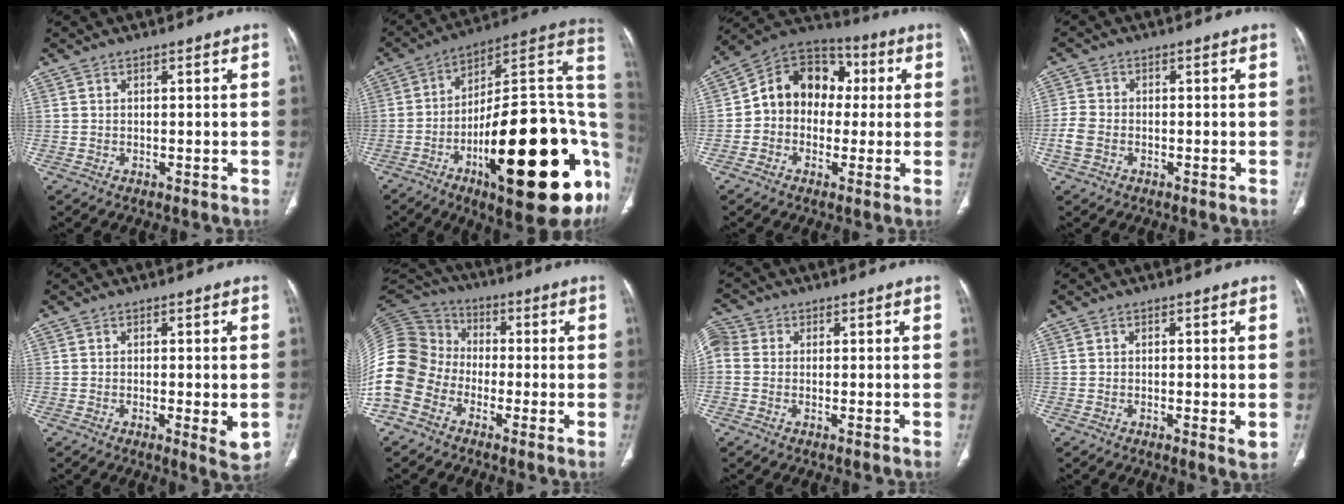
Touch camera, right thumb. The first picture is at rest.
{"total": 34.9, "force": [-9.6, 11.6, 31.5], "torque": [-0.362, 0.036, -0.139]}
{"total": 13.5, "force": [0.7, 11.1, 7.7], "torque": [-0.079, 0.041, -0.003]}
{"total": 4.2, "force": [-1.5, 3.1, 2.5], "torque": [-0.059, 0.006, -0.032]}
{"total": 5.0, "force": [-1.2, 1.5, 4.6], "torque": [-0.059, -0.012, -0.016]}
{"total": 19.4, "force": [-6.3, 15.7, 9.5], "torque": [-0.231, 0.065, -0.128]}
{"total": 4.1, "force": [0.1, 3.4, 2.3], "torque": [-0.058, 0.010, -0.008]}
{"total": 2.6, "force": [-0.4, 0.7, 2.5], "torque": [-0.040, -0.009, -0.009]}